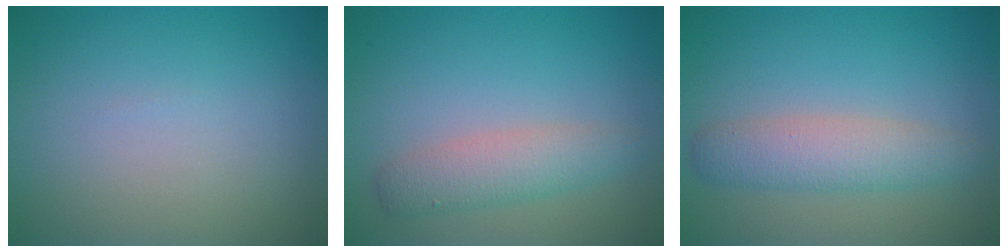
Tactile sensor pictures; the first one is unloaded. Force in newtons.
{"total": 3.0, "press": 3.0, "slide": 0.1}
{"total": 3.6, "press": 3.6, "slide": 0.1}